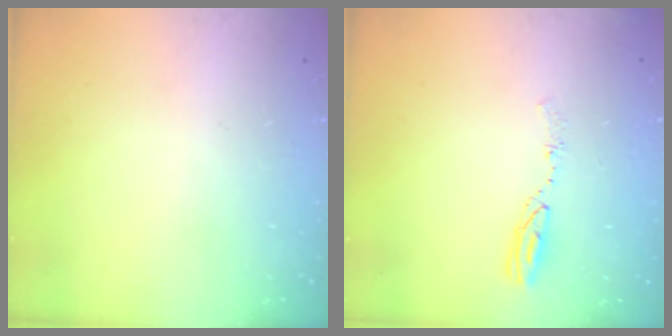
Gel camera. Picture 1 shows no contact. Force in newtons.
{"total": 5.2, "press": 5.1, "slide": 0.4}